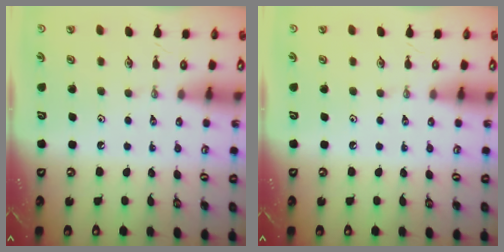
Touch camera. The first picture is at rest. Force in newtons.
{"total": 0.0}